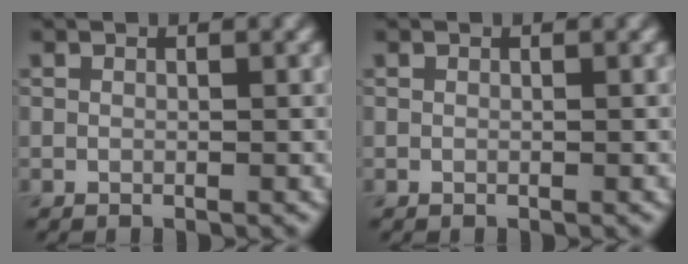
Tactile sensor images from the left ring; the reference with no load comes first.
{"total": 0.0}